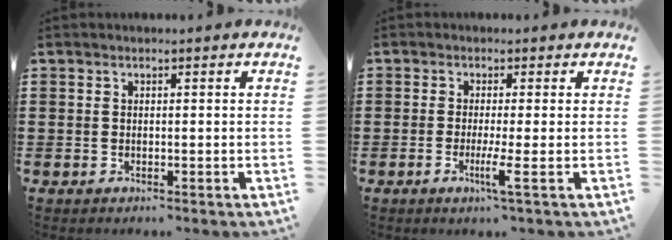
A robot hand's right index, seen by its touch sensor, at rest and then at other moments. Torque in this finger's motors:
{"motor_torque": [0.44, 1.62, -0.09, -0.04]}